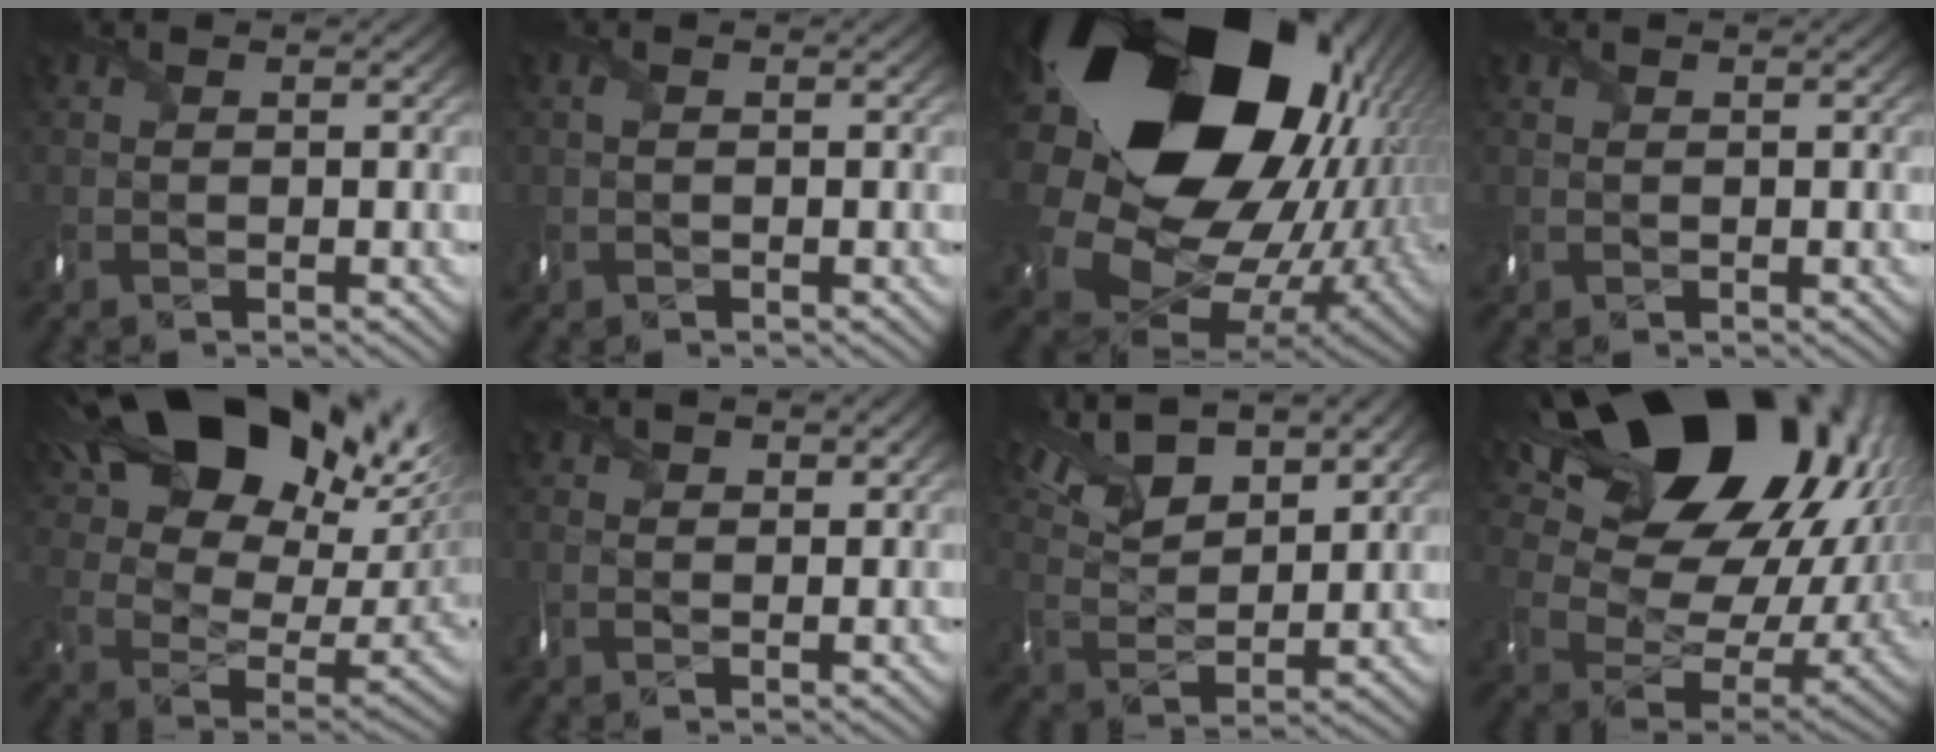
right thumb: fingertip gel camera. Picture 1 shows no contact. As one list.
[{"total": 1.2, "force": [0.1, 0.9, 0.8], "torque": [-0.027, 0.001, 0.000]}, {"total": 25.6, "force": [7.6, 19.6, 14.6], "torque": [-0.344, -0.030, 0.161]}, {"total": 1.0, "force": [0.3, 0.9, 0.2], "torque": [-0.007, 0.000, 0.005]}, {"total": 24.5, "force": [13.8, 13.6, 15.0], "torque": [-0.298, 0.055, 0.255]}, {"total": 2.6, "force": [1.9, 1.4, 1.2], "torque": [-0.026, 0.005, 0.033]}, {"total": 9.9, "force": [6.8, 3.9, 6.0], "torque": [-0.145, 0.012, 0.132]}, {"total": 22.8, "force": [10.5, 14.3, 14.2], "torque": [-0.263, 0.016, 0.203]}]